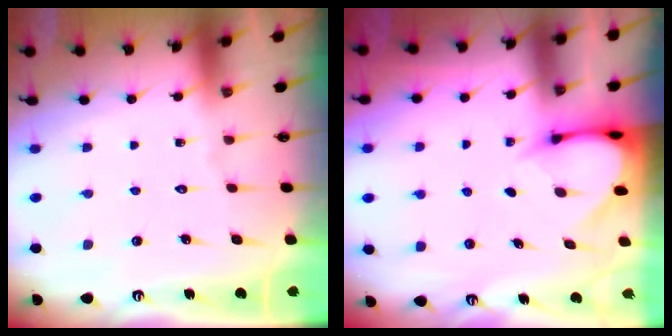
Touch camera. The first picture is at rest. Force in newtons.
{"total": 3.4, "press": 3.4, "slide": 0.3}